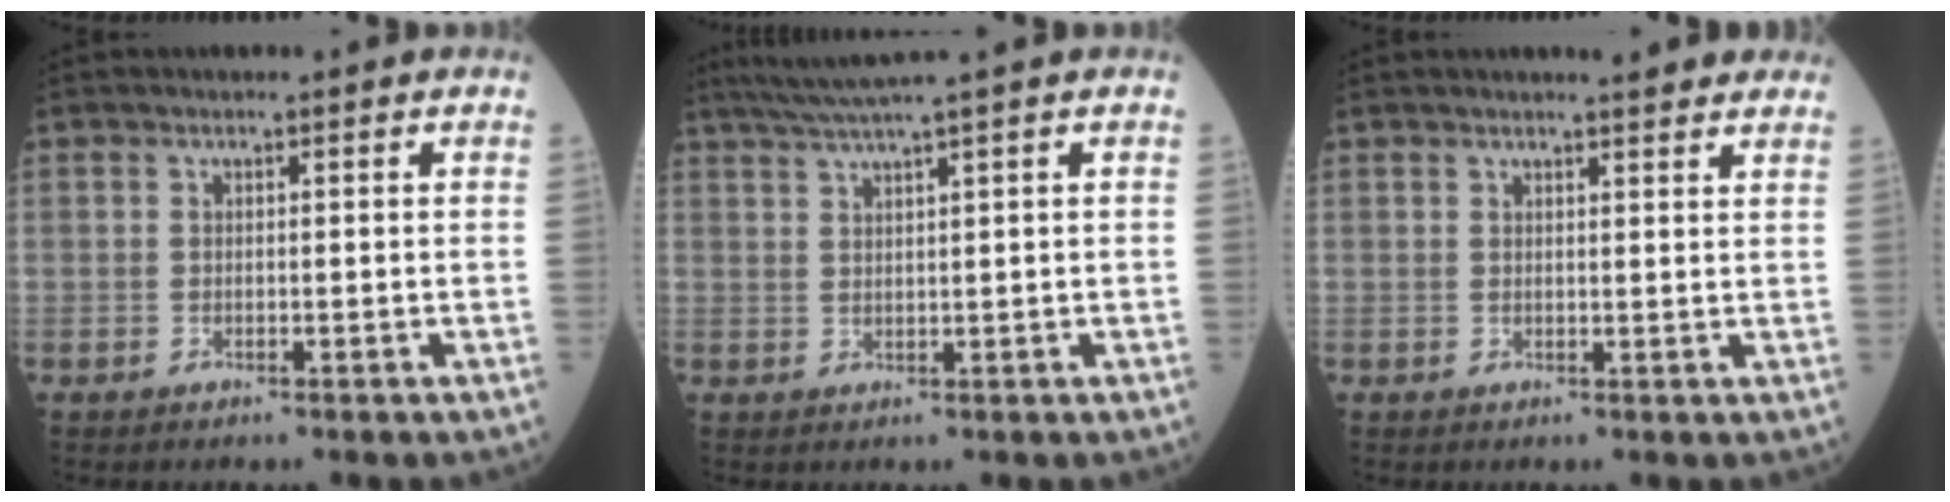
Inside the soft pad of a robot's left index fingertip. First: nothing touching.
{"total": 4.6, "force": [3.6, -1.6, 2.4], "torque": [-0.052, 0.009, 0.074]}
{"total": 5.0, "force": [4.5, 0.7, 2.1], "torque": [-0.020, 0.005, 0.043]}